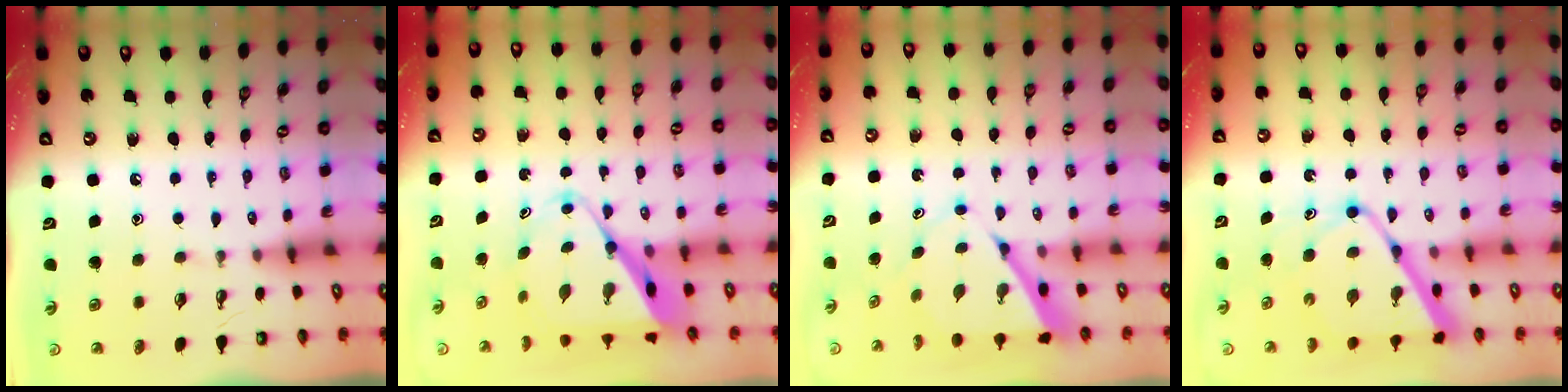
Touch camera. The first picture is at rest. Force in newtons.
{"total": 11.7, "press": 11.7, "slide": 1.0}
{"total": 7.2, "press": 7.2, "slide": 0.7}
{"total": 13.1, "press": 13.1, "slide": 1.3}